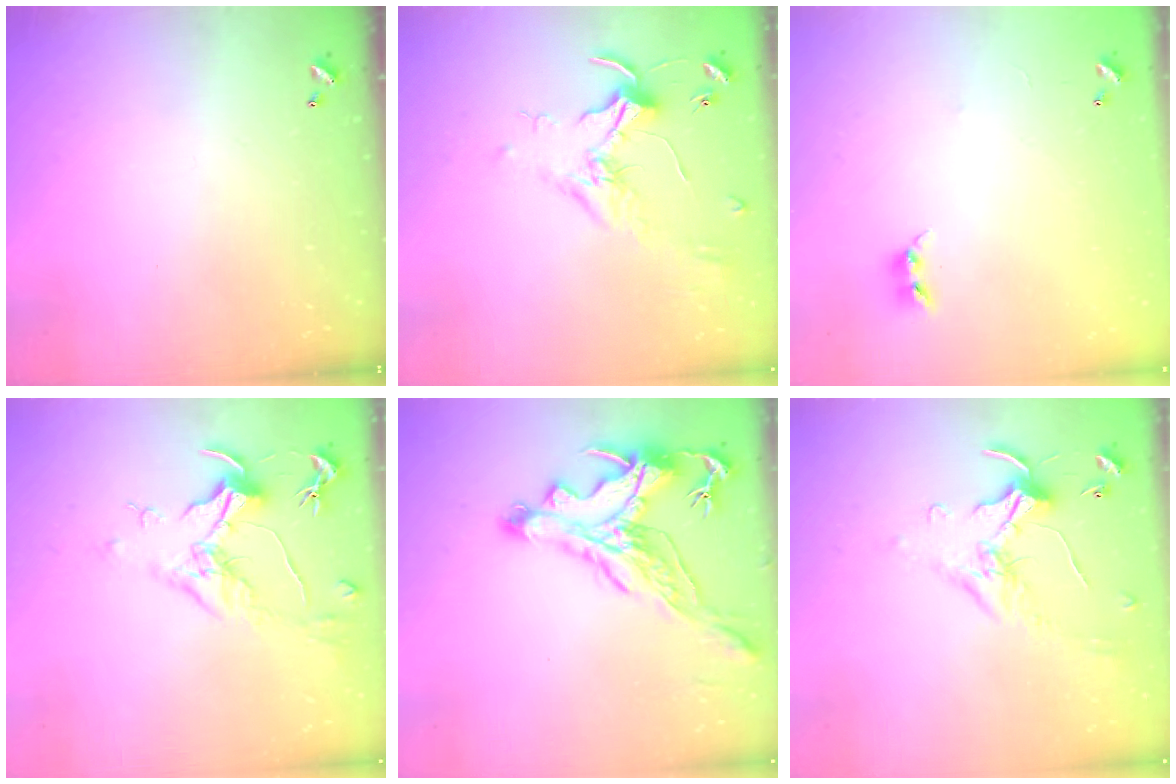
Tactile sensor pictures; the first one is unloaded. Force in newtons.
{"total": 1.6, "press": 1.6, "slide": 0.4}
{"total": 7.8, "press": 7.8, "slide": 0.4}
{"total": 1.6, "press": 1.4, "slide": 0.7}
{"total": 3.9, "press": 3.5, "slide": 1.6}
{"total": 0.0}